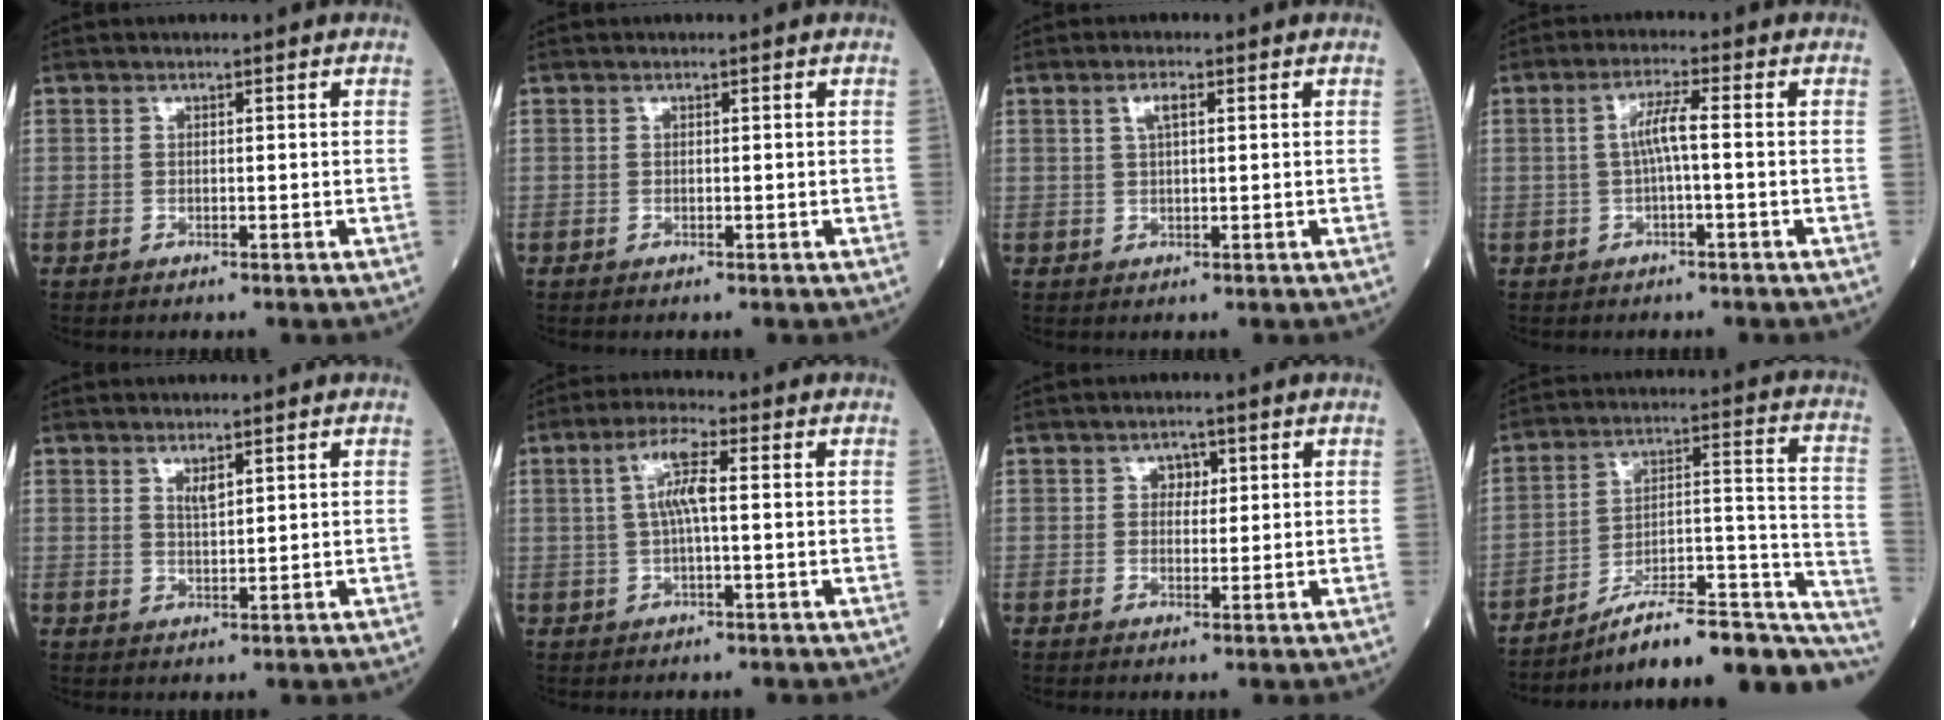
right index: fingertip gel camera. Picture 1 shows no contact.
{"total": 0.0}
{"total": 2.4, "force": [1.0, 0.6, 2.1], "torque": [-0.044, 0.005, 0.018]}
{"total": 3.8, "force": [-0.1, 0.0, 3.8], "torque": [-0.072, 0.010, 0.000]}
{"total": 2.0, "force": [1.3, 0.3, 1.5], "torque": [-0.031, -0.005, 0.026]}
{"total": 5.4, "force": [0.8, 0.5, 5.3], "torque": [-0.108, 0.009, 0.013]}
{"total": 2.0, "force": [0.7, 1.5, 1.2], "torque": [-0.011, 0.003, 0.007]}
{"total": 23.9, "force": [-19.9, 4.1, 12.5], "torque": [-0.094, 0.040, -0.287]}